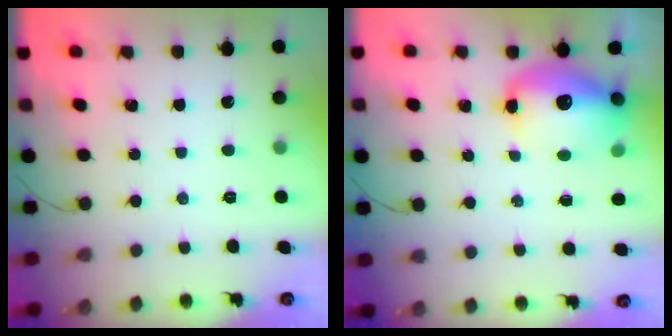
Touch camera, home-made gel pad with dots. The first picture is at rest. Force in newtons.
{"total": 13.6, "press": 13.3, "slide": 3.0}